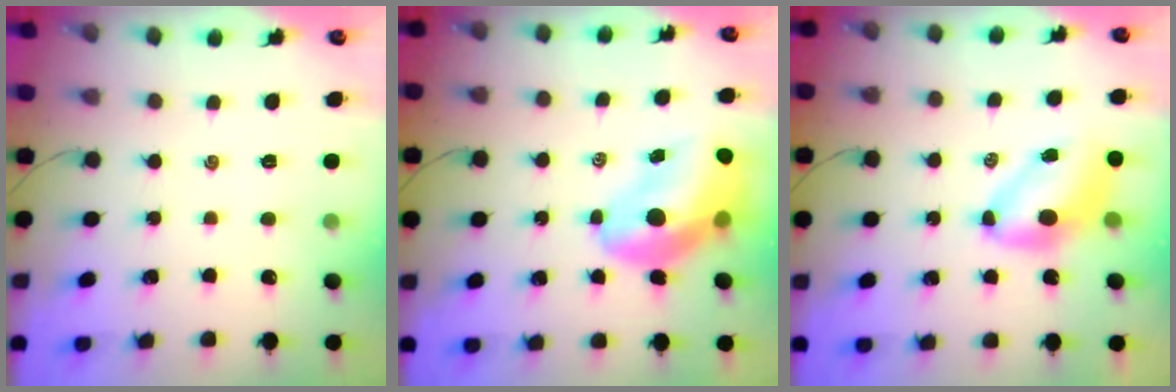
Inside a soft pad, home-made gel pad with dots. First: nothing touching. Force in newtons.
{"total": 14.9, "press": 14.3, "slide": 4.0}
{"total": 7.2, "press": 7.1, "slide": 1.1}